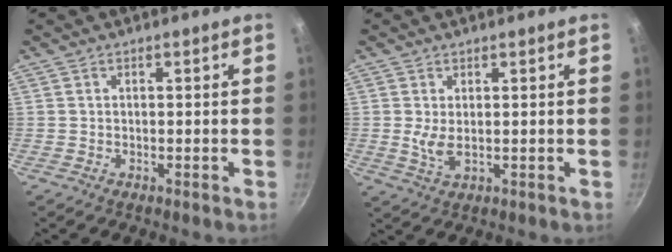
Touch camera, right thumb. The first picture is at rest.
{"total": 3.5, "force": [0.4, 1.4, 3.2], "torque": [-0.067, -0.009, 0.016]}